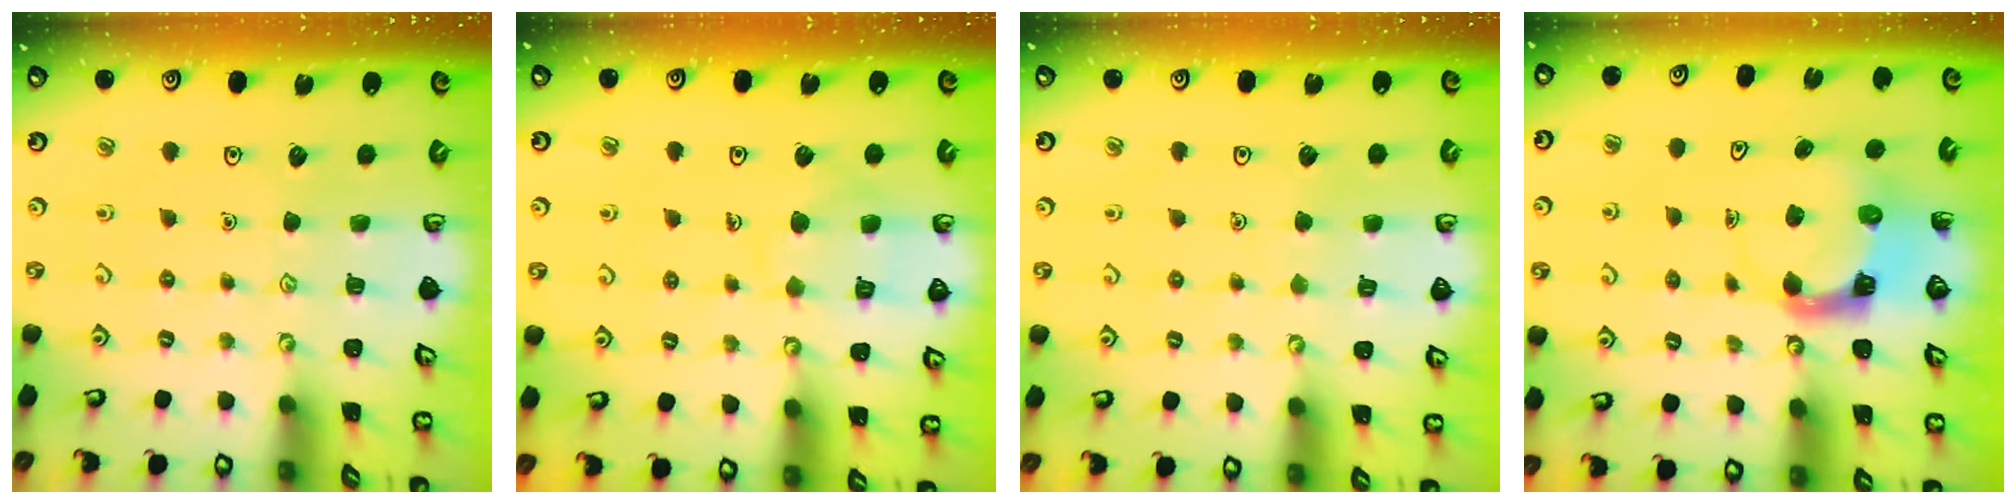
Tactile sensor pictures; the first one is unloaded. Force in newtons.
{"total": 8.2, "press": 8.1, "slide": 0.8}
{"total": 2.9, "press": 2.9, "slide": 0.3}
{"total": 3.9, "press": 3.8, "slide": 0.5}